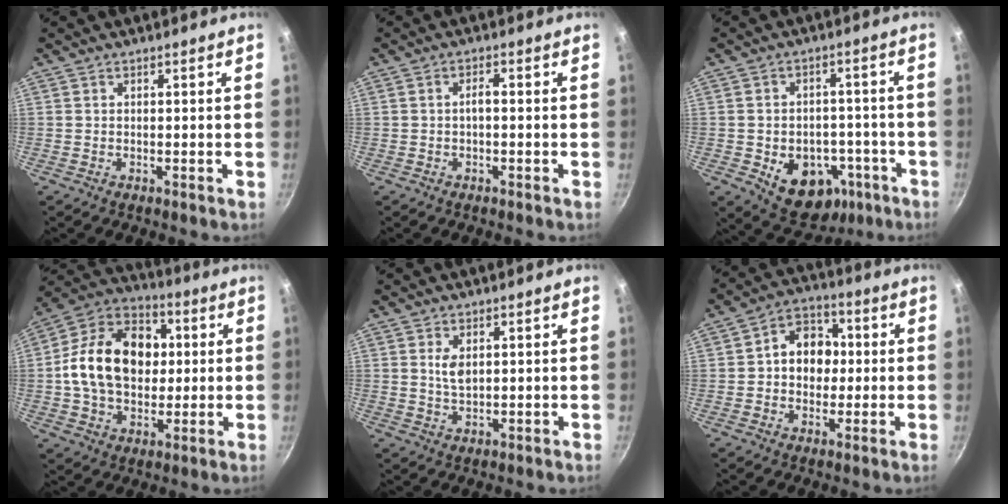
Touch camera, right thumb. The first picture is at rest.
{"total": 1.7, "force": [-0.4, 0.6, 1.5], "torque": [-0.033, 0.013, -0.008]}
{"total": 13.8, "force": [-5.2, 10.1, 7.8], "torque": [-0.073, 0.031, -0.057]}
{"total": 19.9, "force": [1.6, 14.5, 13.6], "torque": [-0.196, 0.027, 0.013]}
{"total": 3.4, "force": [1.0, 1.9, 2.7], "torque": [-0.046, -0.010, 0.020]}
{"total": 9.9, "force": [0.5, 7.9, 6.1], "torque": [-0.046, 0.019, -0.006]}